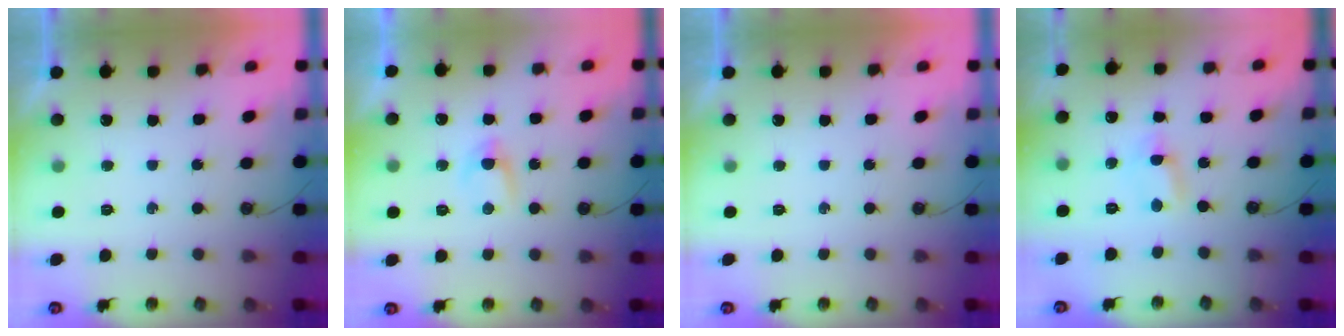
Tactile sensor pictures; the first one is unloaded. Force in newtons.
{"total": 3.2, "press": 3.2, "slide": 0.6}
{"total": 0.0}
{"total": 1.6, "press": 1.5, "slide": 0.2}